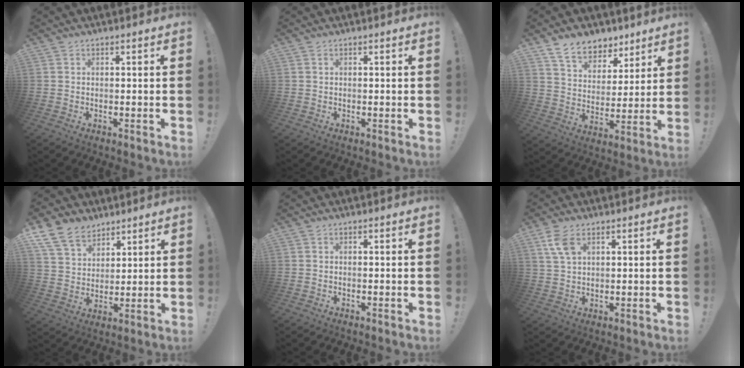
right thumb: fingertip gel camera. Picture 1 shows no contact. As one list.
[{"total": 0.0}, {"total": 11.3, "force": [8.8, 6.3, 3.3], "torque": [-0.061, -0.061, 0.168]}, {"total": 12.0, "force": [8.7, 7.5, 3.5], "torque": [-0.074, -0.054, 0.173]}, {"total": 0.0}, {"total": 6.3, "force": [3.3, 3.2, 4.4], "torque": [-0.075, -0.011, 0.063]}]